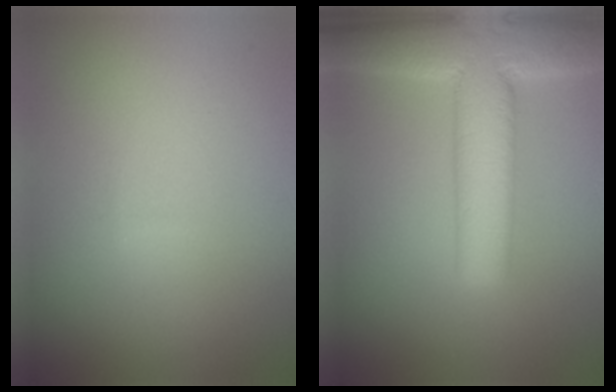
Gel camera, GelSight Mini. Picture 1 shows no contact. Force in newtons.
{"total": 9.3, "press": 9.3, "slide": 0.4}